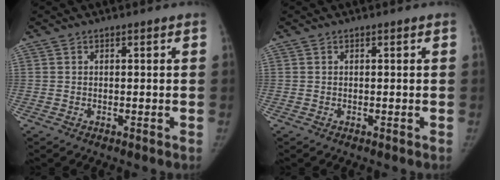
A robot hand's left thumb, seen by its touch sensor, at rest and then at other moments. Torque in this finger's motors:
{"motor_torque": [-0.16, 0.11, 0.20, 0.09, 0.02]}